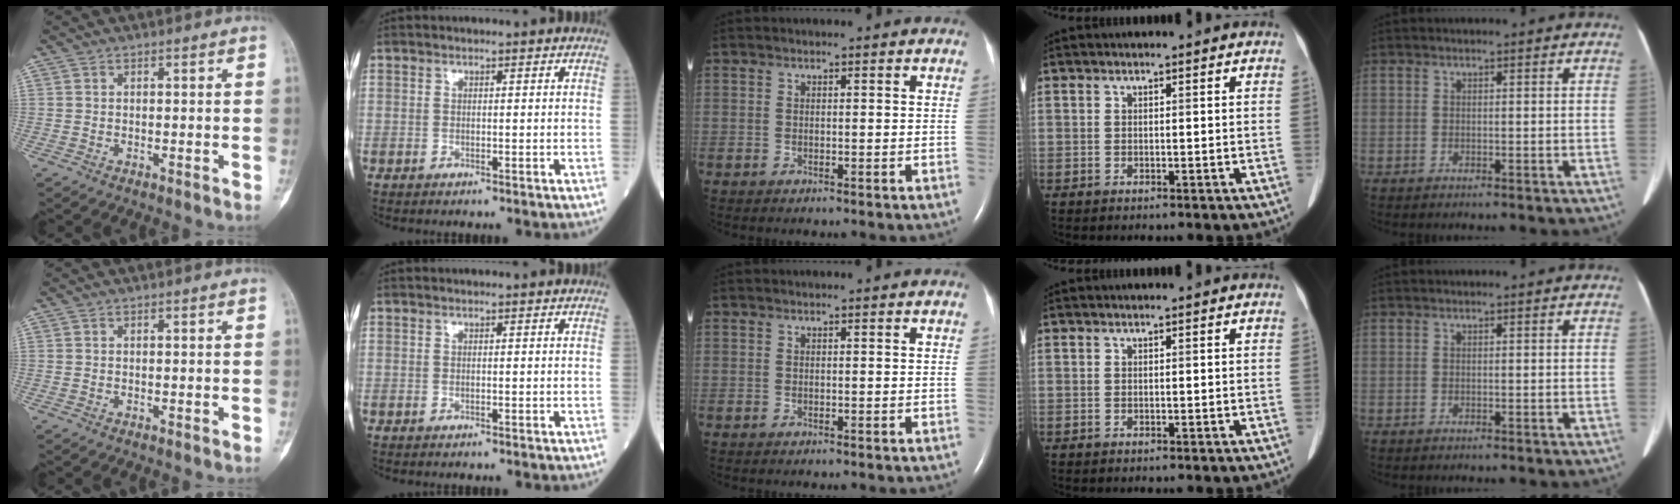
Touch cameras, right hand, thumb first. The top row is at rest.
{}